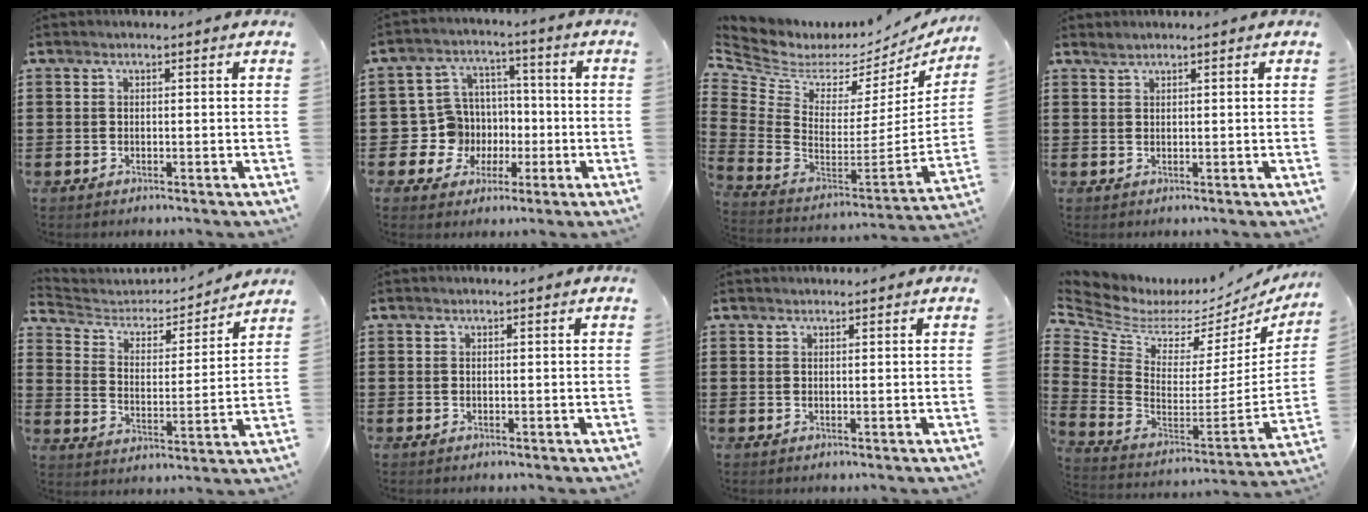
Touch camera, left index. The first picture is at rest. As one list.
[{"total": 8.6, "force": [-0.9, 8.5, 1.2], "torque": [-0.079, 0.002, -0.009]}, {"total": 3.9, "force": [2.7, 2.6, 1.3], "torque": [-0.060, -0.042, 0.043]}, {"total": 0.8, "force": [0.8, 0.1, 0.2], "torque": [-0.006, 0.000, 0.017]}, {"total": 3.7, "force": [3.3, 1.6, 0.5], "torque": [-0.037, -0.027, 0.049]}, {"total": 0.0}, {"total": 0.7, "force": [0.6, 0.0, 0.2], "torque": [-0.005, -0.001, 0.013]}, {"total": 4.3, "force": [3.0, 2.7, 1.4], "torque": [-0.064, -0.041, 0.050]}]